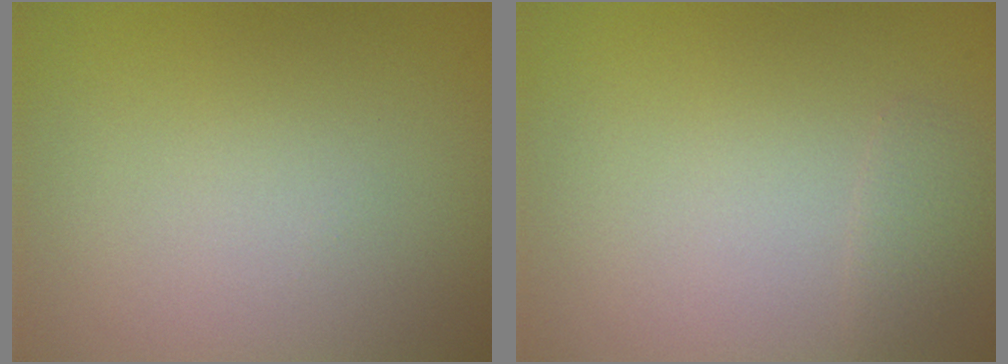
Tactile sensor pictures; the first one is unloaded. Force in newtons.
{"total": 0.9, "press": 0.9, "slide": 0.0}